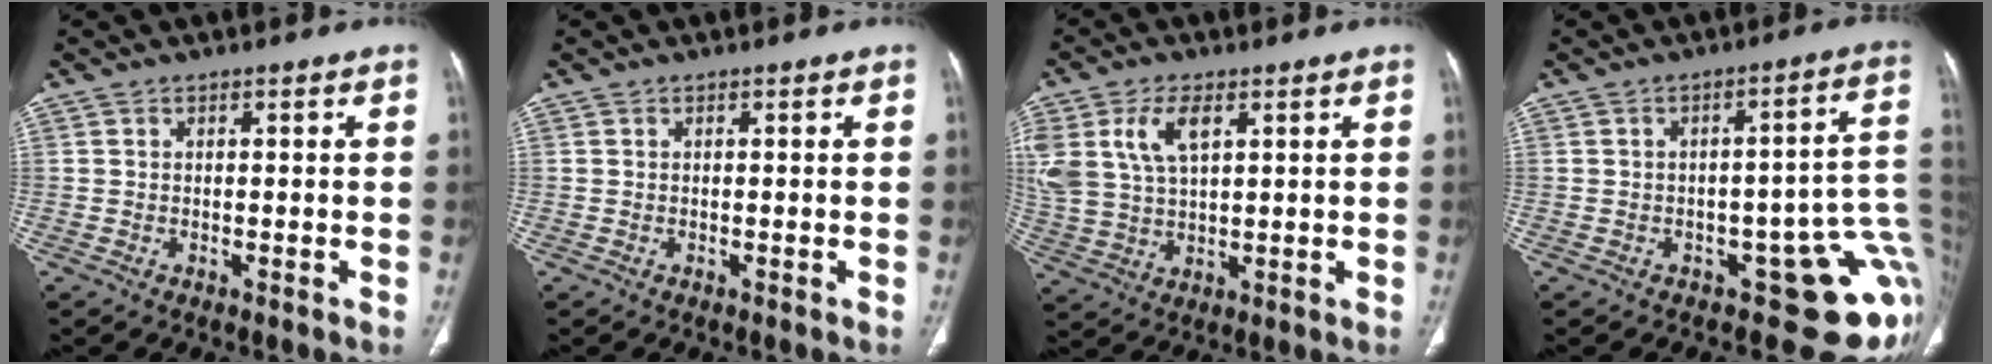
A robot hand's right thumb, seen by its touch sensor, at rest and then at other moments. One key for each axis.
{"total": 0.0}
{"total": 11.9, "fx": 4.6, "fy": 6.5, "fz": 8.8, "tx": -0.192, "ty": -0.003, "tz": 0.099}
{"total": 16.1, "fx": -4.3, "fy": 7.2, "fz": 13.7, "tx": -0.097, "ty": 0.033, "tz": -0.042}